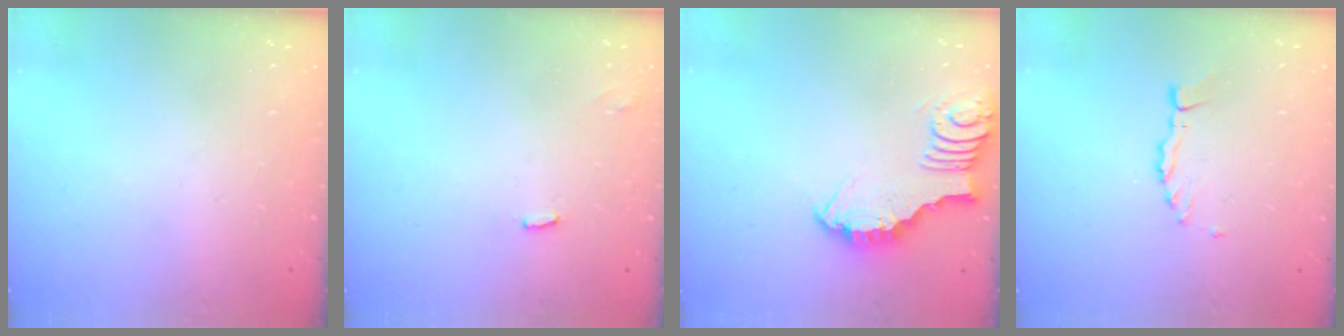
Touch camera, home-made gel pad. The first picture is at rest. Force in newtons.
{"total": 4.5, "press": 4.5, "slide": 0.2}
{"total": 4.3, "press": 4.2, "slide": 0.3}
{"total": 2.2, "press": 2.2, "slide": 0.3}